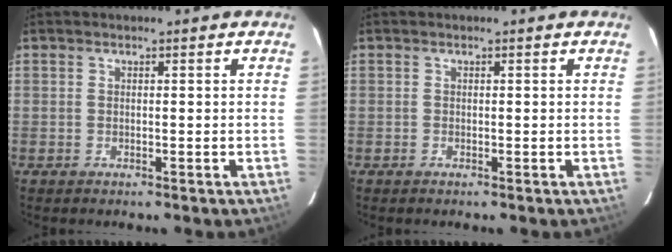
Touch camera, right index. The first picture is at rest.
{"total": 0.0}